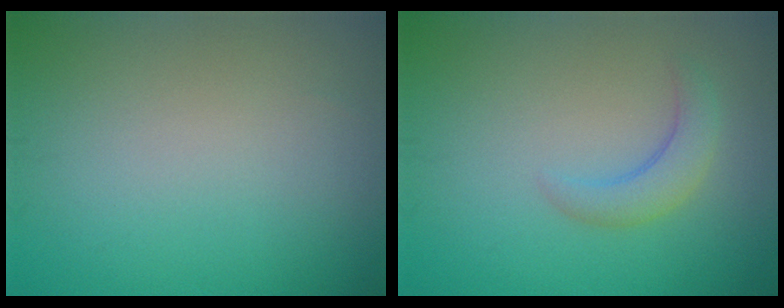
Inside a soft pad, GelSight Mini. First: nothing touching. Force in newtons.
{"total": 2.3, "press": 2.3, "slide": 0.4}